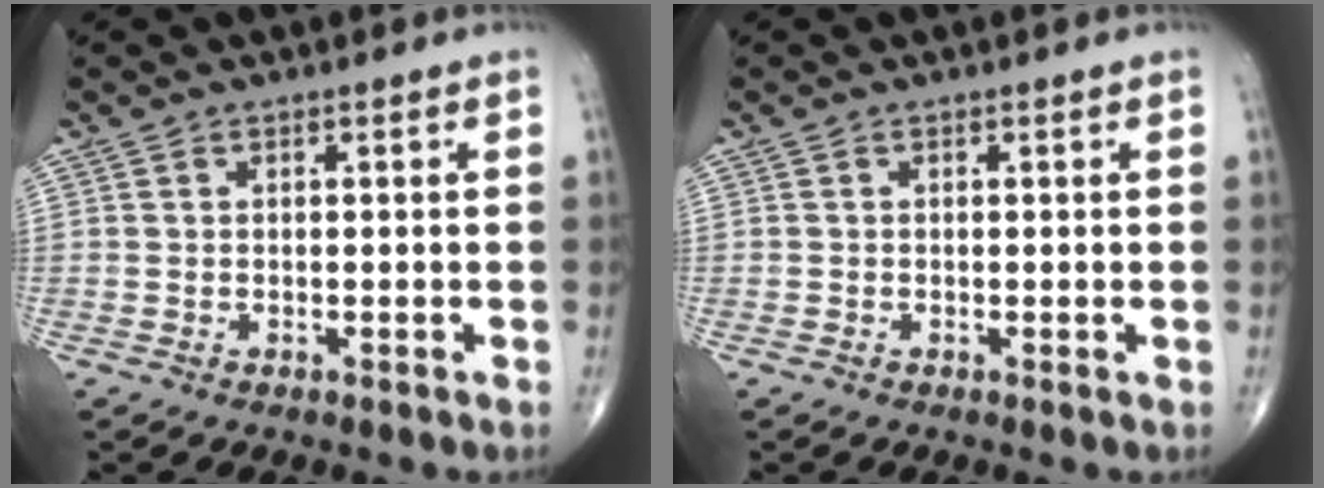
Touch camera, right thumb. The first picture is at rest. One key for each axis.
{"total": 0.0}